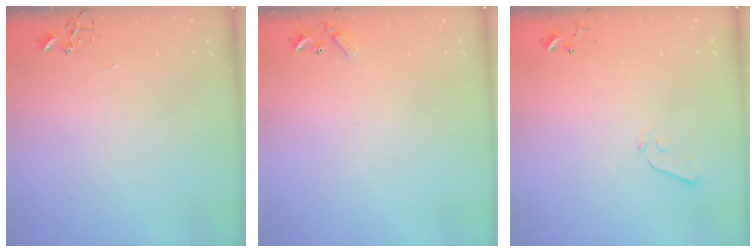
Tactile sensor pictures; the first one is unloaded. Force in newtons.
{"total": 5.5, "press": 5.5, "slide": 0.4}
{"total": 3.7, "press": 3.6, "slide": 0.6}